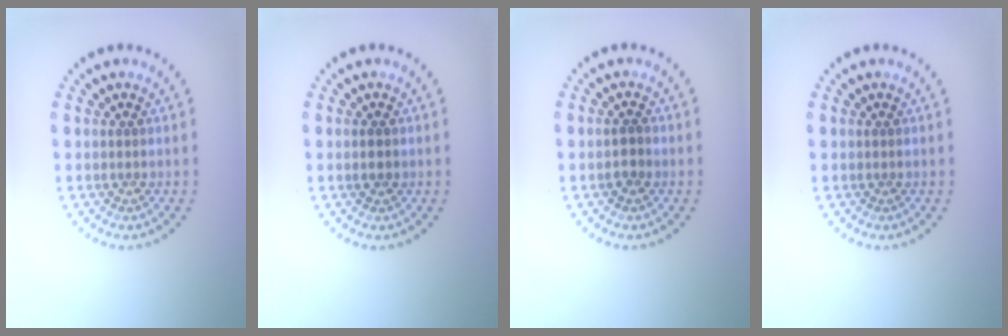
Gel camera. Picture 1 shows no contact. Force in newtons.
{"total": 1.2, "press": 1.1, "slide": 0.1}
{"total": 1.3, "press": 1.2, "slide": 0.4}
{"total": 0.0}